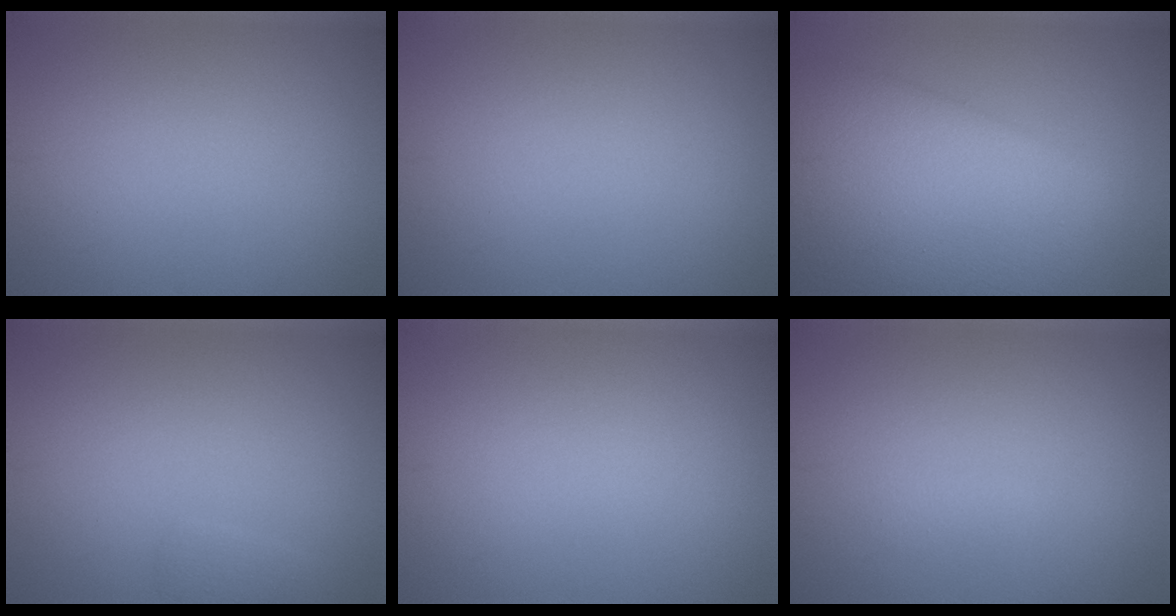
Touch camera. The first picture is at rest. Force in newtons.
{"total": 0.0}
{"total": 10.2, "press": 10.2, "slide": 0.4}
{"total": 0.9, "press": 0.9, "slide": 0.1}
{"total": 0.0}
{"total": 0.8, "press": 0.8, "slide": 0.1}